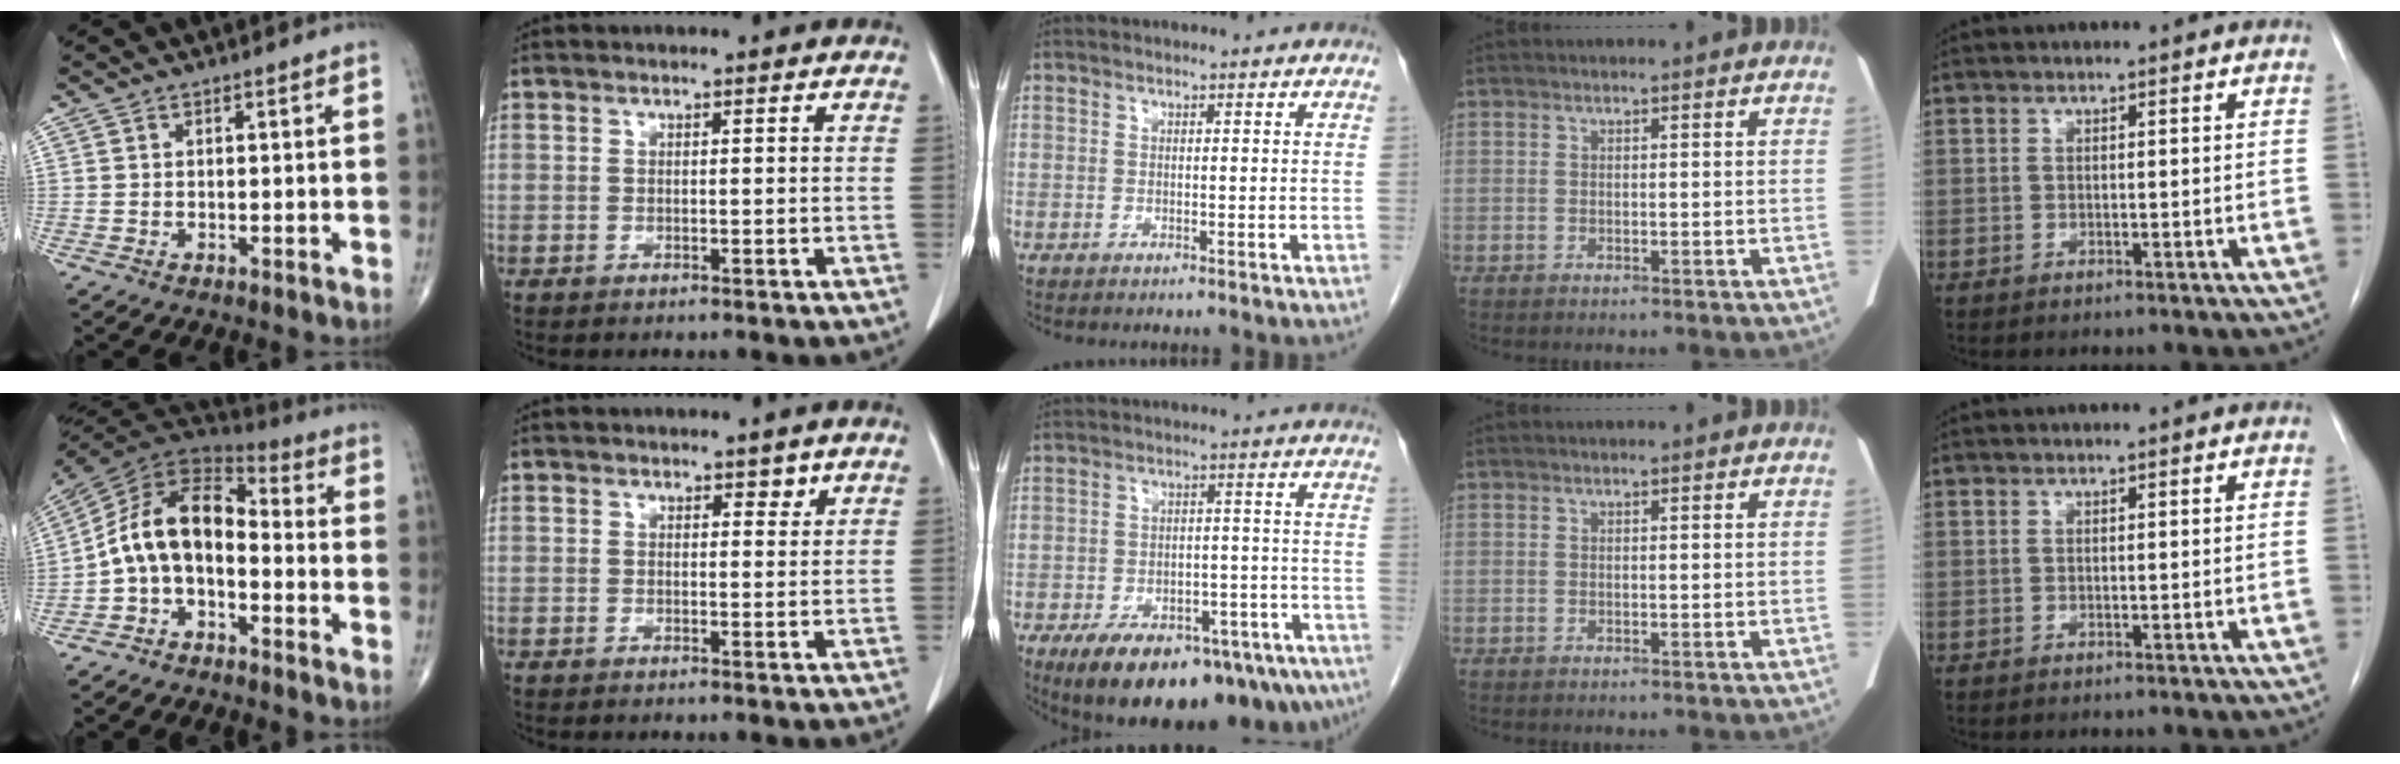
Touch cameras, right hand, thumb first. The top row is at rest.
{"thumb": {"total": 12.3, "force": [-2.9, 7.5, 9.3], "torque": [-0.151, 0.080, -0.068]}, "index": {"total": 2.0, "force": [1.2, 1.3, 0.9], "torque": [-0.015, 0.005, 0.021]}, "middle": {"total": 21.1, "force": [-14.4, 8.2, 13.0], "torque": [-0.159, 0.009, -0.194]}}